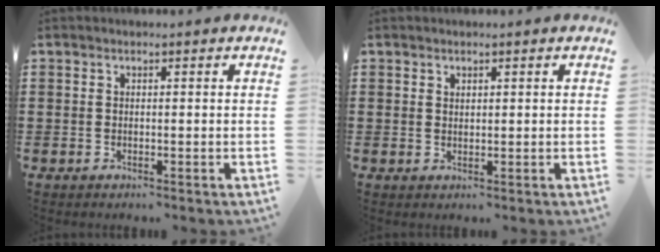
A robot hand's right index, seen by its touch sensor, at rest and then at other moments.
{"total": 0.8, "force": [0.7, 0.4, 0.1], "torque": [-0.004, 0.001, 0.014]}